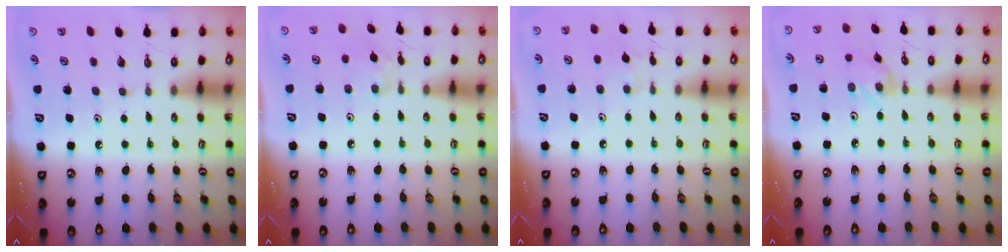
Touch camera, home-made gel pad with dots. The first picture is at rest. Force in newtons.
{"total": 2.0, "press": 2.0, "slide": 0.4}
{"total": 3.4, "press": 3.3, "slide": 0.7}
{"total": 1.2, "press": 1.2, "slide": 0.3}